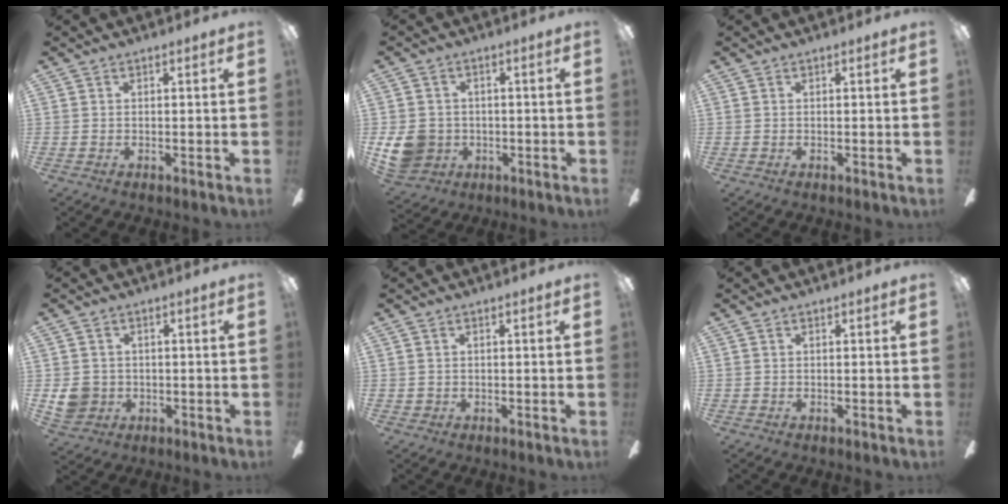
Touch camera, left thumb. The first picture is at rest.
{"total": 9.3, "force": [-1.3, 8.3, 3.9], "torque": [-0.096, 0.012, -0.020]}
{"total": 0.0}
{"total": 5.8, "force": [-0.4, 5.5, 1.8], "torque": [-0.037, 0.010, -0.005]}
{"total": 0.7, "force": [0.1, 0.7, 0.1], "torque": [-0.002, 0.005, 0.001]}
{"total": 0.0}